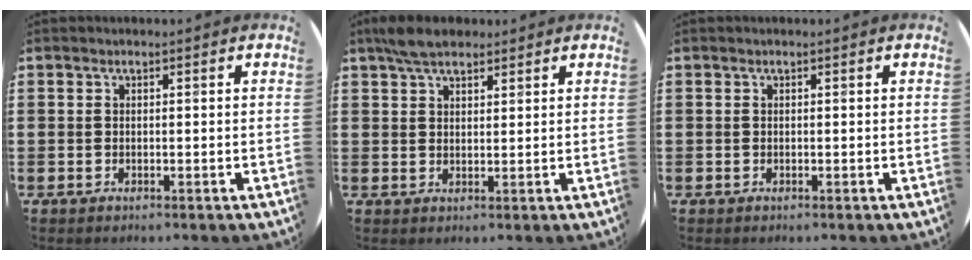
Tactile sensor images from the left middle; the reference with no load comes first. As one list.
[{"total": 4.7, "force": [3.9, 1.7, 2.1], "torque": [-0.050, 0.002, 0.073]}, {"total": 0.0}]